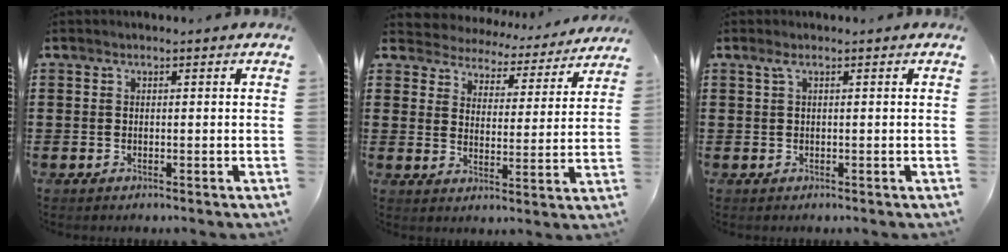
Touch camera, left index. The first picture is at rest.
{"total": 4.0, "force": [4.0, 0.5, -0.6], "torque": [-0.018, -0.036, 0.063]}
{"total": 0.9, "force": [0.2, 0.1, 0.9], "torque": [-0.018, 0.001, 0.004]}